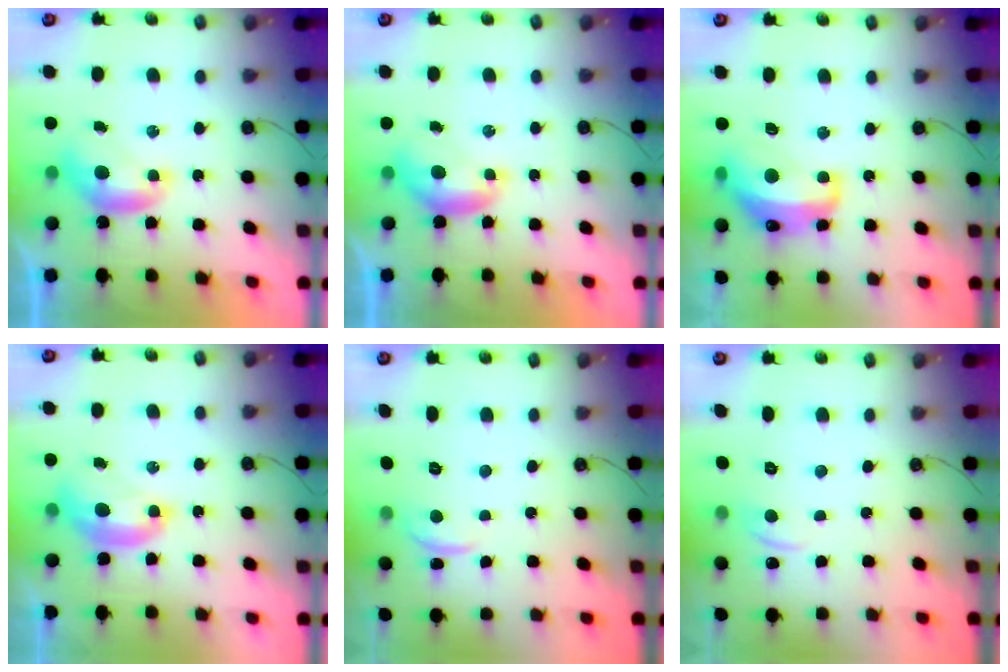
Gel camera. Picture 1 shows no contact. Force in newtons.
{"total": 0.0}
{"total": 9.9, "press": 9.8, "slide": 1.2}
{"total": 2.5, "press": 2.5, "slide": 0.5}
{"total": 0.8, "press": 0.5, "slide": 0.6}
{"total": 1.6, "press": 1.5, "slide": 0.6}